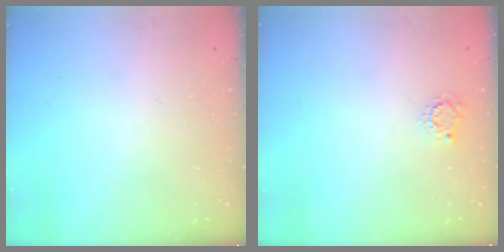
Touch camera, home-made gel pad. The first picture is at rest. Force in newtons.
{"total": 2.5, "press": 2.5, "slide": 0.4}